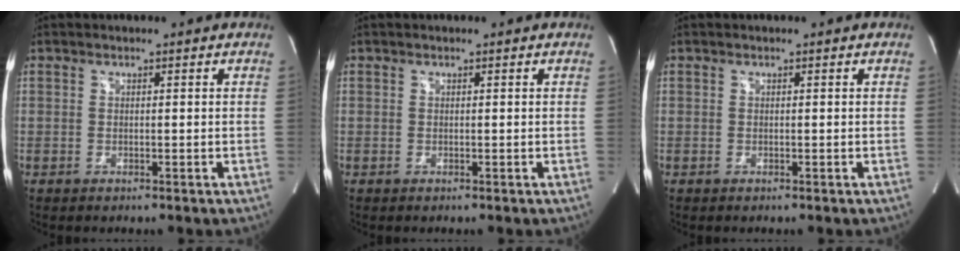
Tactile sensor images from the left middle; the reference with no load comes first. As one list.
[{"total": 0.0}, {"total": 0.0}]